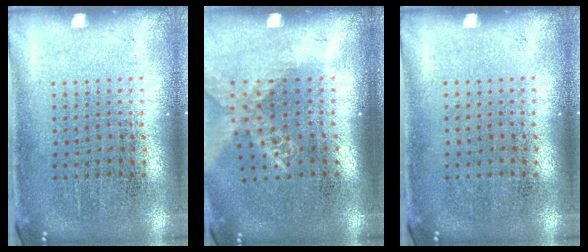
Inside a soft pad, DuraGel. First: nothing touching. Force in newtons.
{"total": 1.6, "press": 1.4, "slide": 0.8}
{"total": 0.0}